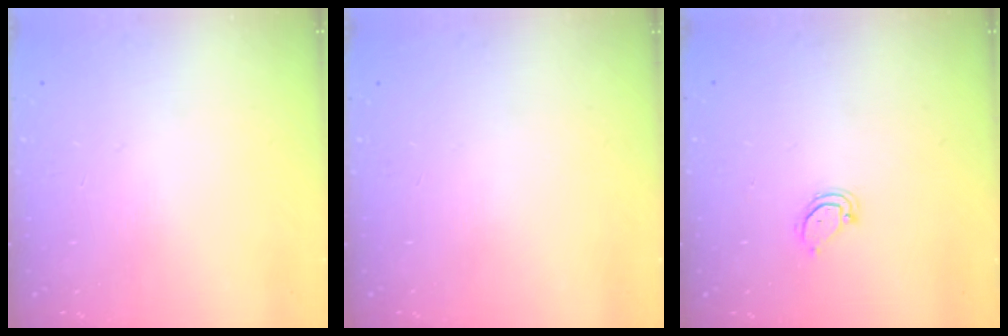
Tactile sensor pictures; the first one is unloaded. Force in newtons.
{"total": 0.0}
{"total": 3.4, "press": 3.3, "slide": 0.5}